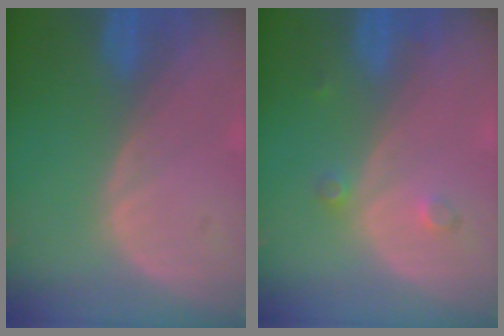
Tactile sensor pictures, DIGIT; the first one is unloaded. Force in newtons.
{"total": 2.1, "press": 1.8, "slide": 1.1}